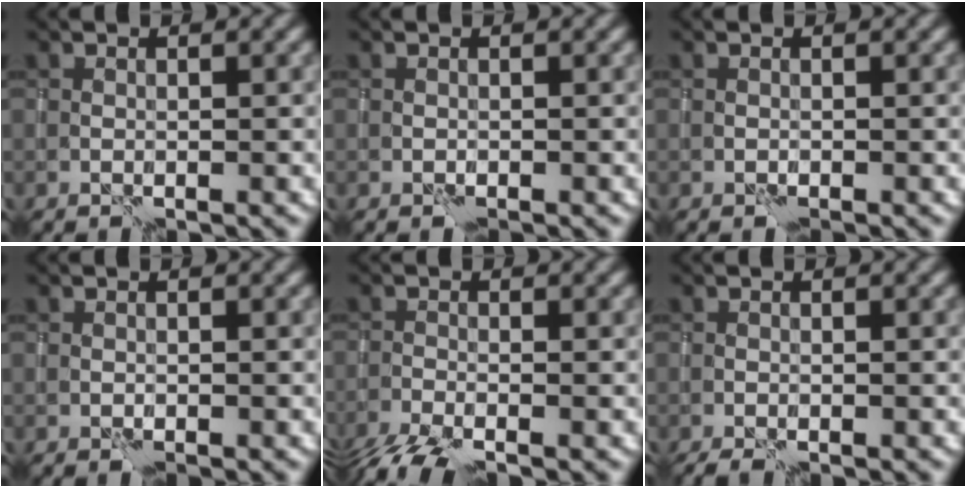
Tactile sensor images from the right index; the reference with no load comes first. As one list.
[{"total": 0.0}, {"total": 0.0}, {"total": 0.0}, {"total": 3.6, "force": [-2.9, 0.9, 2.0], "torque": [-0.043, -0.014, -0.065]}, {"total": 1.9, "force": [-1.3, 0.6, 1.2], "torque": [-0.025, -0.004, -0.018]}]